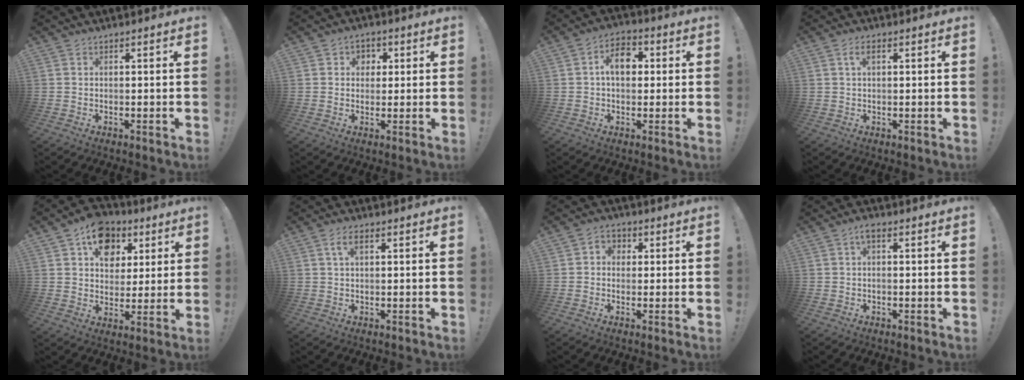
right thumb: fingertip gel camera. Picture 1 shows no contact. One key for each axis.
{"total": 4.2, "fx": 0.6, "fy": 4.1, "fz": 0.9, "tx": -0.005, "ty": -0.001, "tz": 0.010}
{"total": 9.2, "fx": 1.6, "fy": 6.1, "fz": 6.7, "tx": -0.103, "ty": 0.013, "tz": 0.029}
{"total": 2.6, "fx": 0.7, "fy": 1.1, "fz": 2.2, "tx": -0.036, "ty": 0.004, "tz": 0.010}
{"total": 13.5, "fx": 6.2, "fy": 10.3, "fz": 6.0, "tx": -0.084, "ty": -0.021, "tz": 0.119}
{"total": 3.6, "fx": 1.3, "fy": 1.5, "fz": 3.0, "tx": -0.052, "ty": 0.004, "tz": 0.020}
{"total": 3.6, "fx": -0.3, "fy": 3.3, "fz": 1.5, "tx": -0.021, "ty": 0.009, "tz": -0.004}
{"total": 1.9, "fx": -0.1, "fy": 0.5, "fz": 1.8, "tx": -0.032, "ty": 0.003, "tz": -0.003}